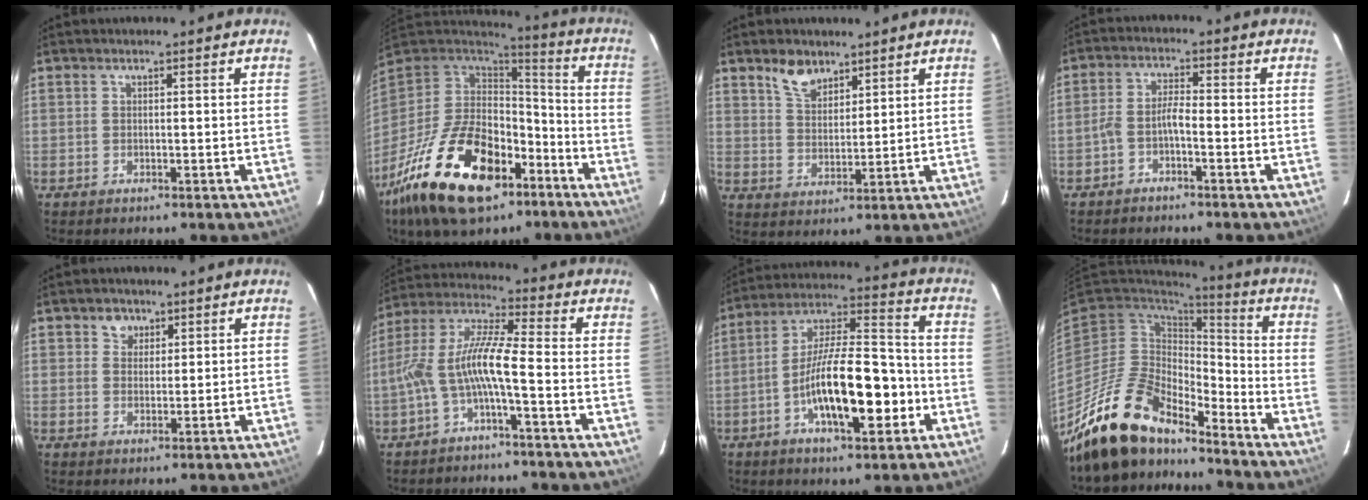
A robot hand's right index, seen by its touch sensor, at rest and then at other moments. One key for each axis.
{"total": 26.7, "fx": -14.2, "fy": 14.0, "fz": 17.7, "tx": -0.353, "ty": -0.026, "tz": -0.229}
{"total": 6.2, "fx": 4.6, "fy": 3.2, "fz": 2.8, "tx": -0.045, "ty": 0.007, "tz": 0.088}
{"total": 3.2, "fx": -2.0, "fy": 0.6, "fz": 2.4, "tx": -0.061, "ty": 0.013, "tz": -0.040}
{"total": 3.1, "fx": 1.7, "fy": 2.5, "fz": 0.5, "tx": 0.002, "ty": 0.009, "tz": 0.029}
{"total": 9.6, "fx": -3.3, "fy": 1.0, "fz": 9.0, "tx": -0.199, "ty": 0.015, "tz": -0.063}
{"total": 16.9, "fx": -5.5, "fy": 5.4, "fz": 15.1, "tx": -0.262, "ty": 0.006, "tz": -0.091}
{"total": 16.7, "fx": -14.1, "fy": 5.8, "fz": 6.9, "tx": -0.146, "ty": -0.005, "tz": -0.256}